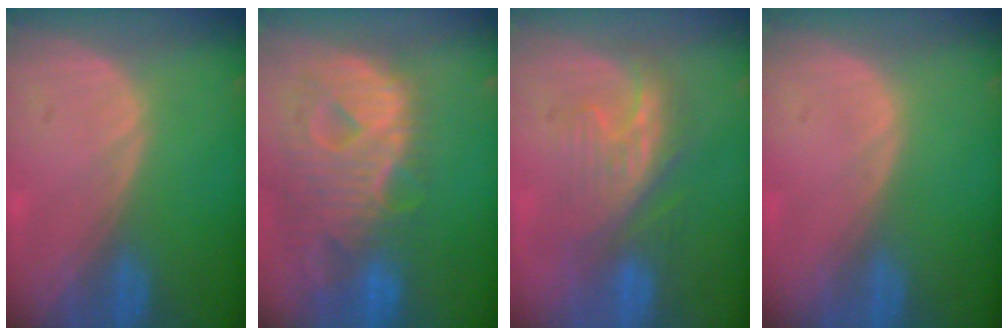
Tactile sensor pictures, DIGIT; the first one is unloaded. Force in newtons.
{"total": 12.8, "press": 10.9, "slide": 6.8}
{"total": 7.6, "press": 7.4, "slide": 1.7}
{"total": 0.0}